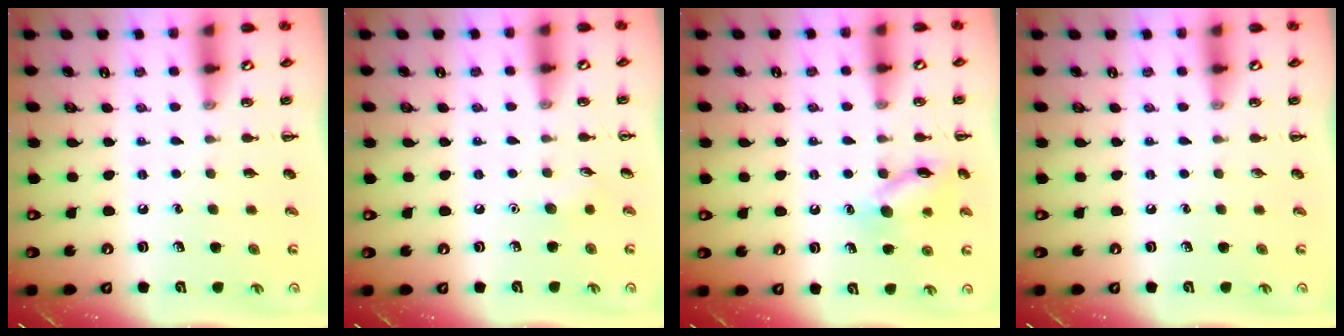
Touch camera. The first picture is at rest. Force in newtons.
{"total": 4.5, "press": 4.2, "slide": 1.4}
{"total": 12.0, "press": 12.0, "slide": 0.6}
{"total": 0.0}